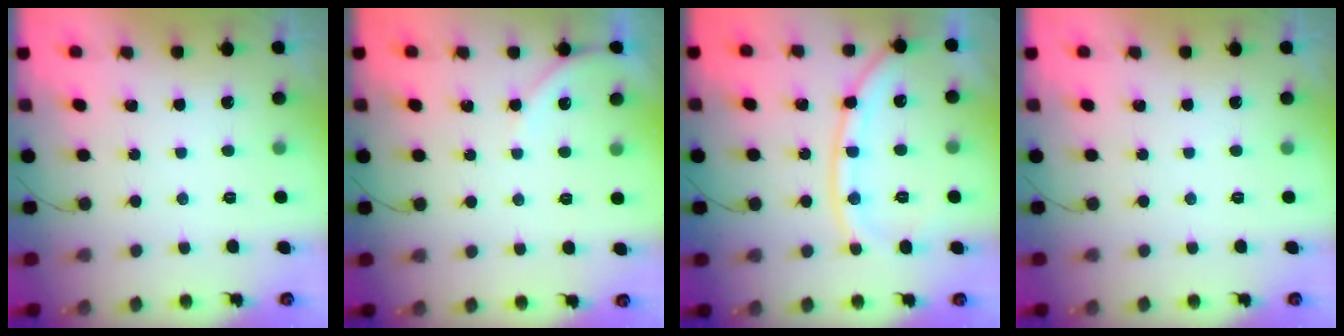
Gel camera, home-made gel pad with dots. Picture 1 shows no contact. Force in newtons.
{"total": 4.2, "press": 4.2, "slide": 0.6}
{"total": 13.1, "press": 13.1, "slide": 1.4}
{"total": 0.0}